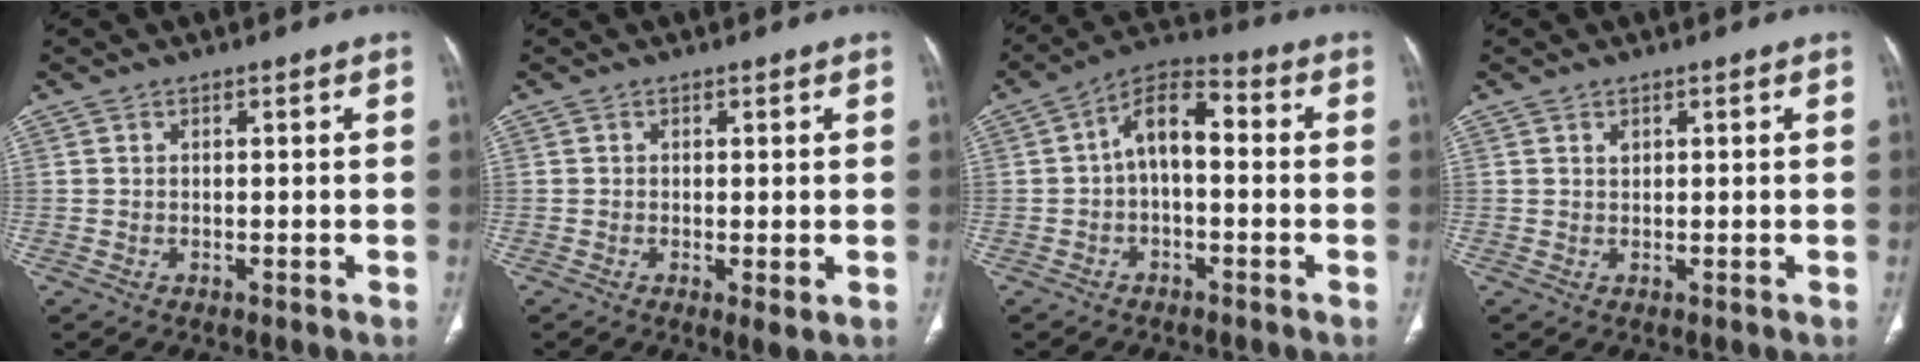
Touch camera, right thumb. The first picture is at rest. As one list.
[{"total": 2.1, "force": [-0.4, 0.6, 2.0], "torque": [-0.039, -0.010, -0.007]}, {"total": 8.9, "force": [-0.2, 4.9, 7.5], "torque": [-0.113, 0.038, -0.017]}, {"total": 0.8, "force": [0.5, 0.5, 0.4], "torque": [-0.003, -0.003, 0.009]}]